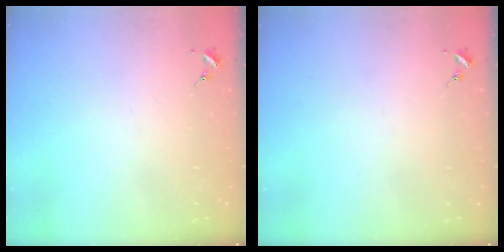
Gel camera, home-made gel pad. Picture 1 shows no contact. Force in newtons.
{"total": 0.0}